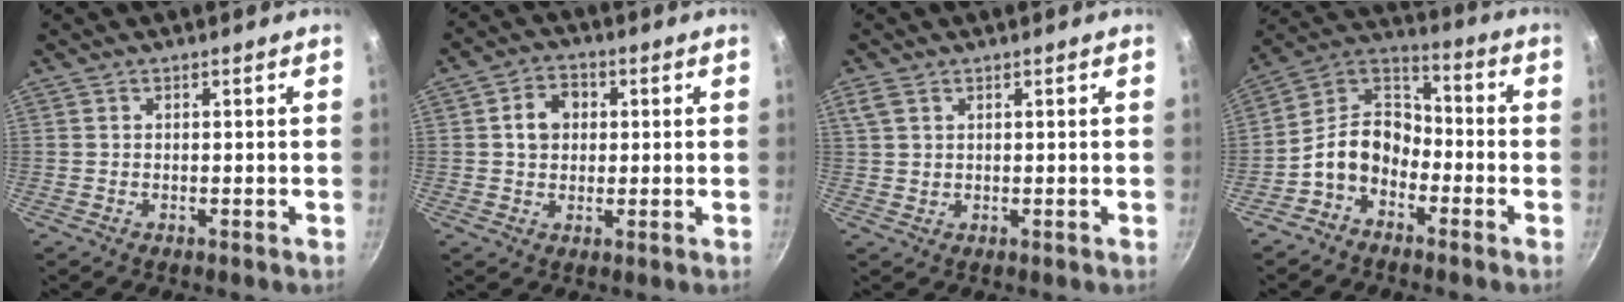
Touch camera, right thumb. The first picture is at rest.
{"total": 6.3, "force": [1.0, 5.2, 3.4], "torque": [-0.029, 0.010, 0.009]}
{"total": 2.9, "force": [1.5, 1.8, 1.8], "torque": [-0.034, 0.001, 0.034]}
{"total": 11.3, "force": [-4.5, 8.1, 6.4], "torque": [-0.089, 0.068, -0.113]}